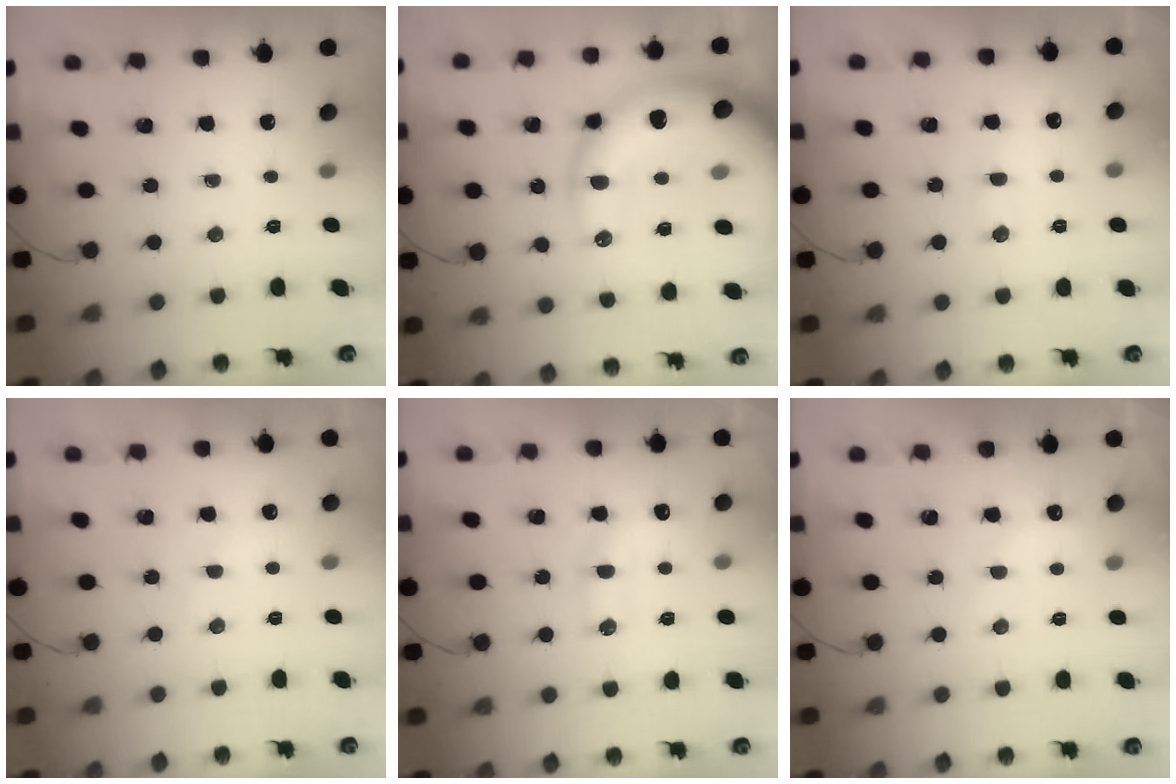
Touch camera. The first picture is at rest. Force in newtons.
{"total": 28.5, "press": 27.8, "slide": 6.0}
{"total": 7.3, "press": 7.2, "slide": 1.2}
{"total": 4.9, "press": 4.9, "slide": 0.8}
{"total": 13.5, "press": 13.4, "slide": 1.1}
{"total": 7.5, "press": 7.3, "slide": 1.6}